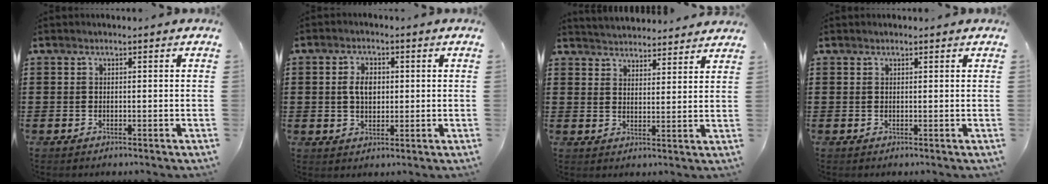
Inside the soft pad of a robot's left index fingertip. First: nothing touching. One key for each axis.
{"total": 3.9, "fx": 0.5, "fy": 2.5, "fz": 2.9, "tx": -0.055, "ty": 0.009, "tz": 0.005}
{"total": 3.9, "fx": 3.8, "fy": -0.2, "fz": -0.3, "tx": -0.007, "ty": -0.021, "tz": 0.070}
{"total": 0.6, "fx": 0.5, "fy": 0.1, "fz": 0.3, "tx": -0.006, "ty": 0.000, "tz": 0.011}